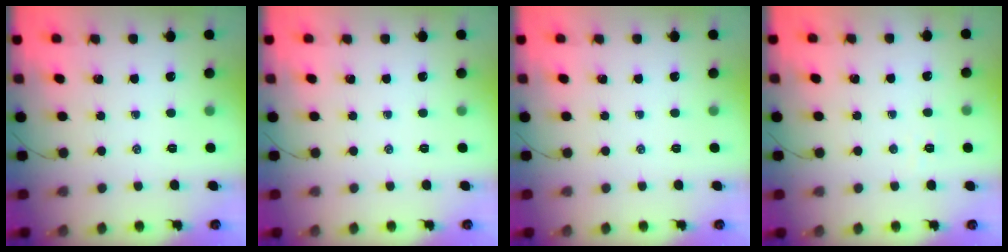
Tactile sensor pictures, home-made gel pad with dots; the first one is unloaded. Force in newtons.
{"total": 0.0}
{"total": 0.0}
{"total": 2.5, "press": 2.4, "slide": 0.7}